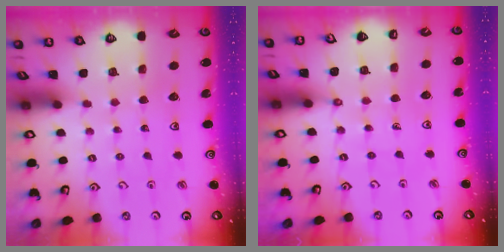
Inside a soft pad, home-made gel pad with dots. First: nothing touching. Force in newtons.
{"total": 1.5, "press": 1.5, "slide": 0.2}